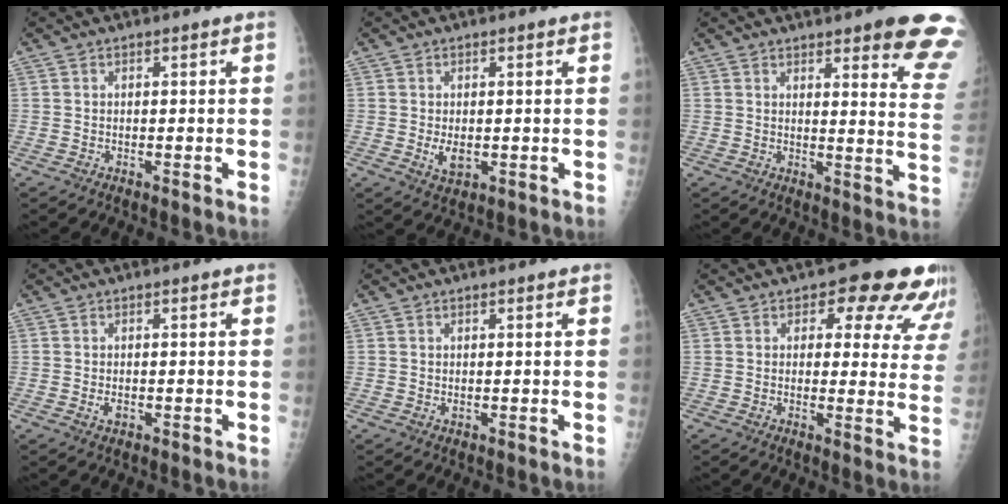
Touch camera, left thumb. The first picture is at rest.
{"total": 3.3, "force": [-0.1, 1.8, 2.8], "torque": [-0.042, -0.008, 0.006]}
{"total": 15.4, "force": [10.3, 3.2, 10.9], "torque": [-0.105, -0.054, 0.108]}
{"total": 1.5, "force": [-0.2, 0.8, 1.3], "torque": [-0.022, 0.002, 0.000]}
{"total": 0.8, "force": [0.3, 0.3, 0.7], "torque": [-0.014, 0.001, 0.007]}
{"total": 12.9, "force": [8.8, 6.5, 6.9], "torque": [-0.015, -0.036, 0.080]}